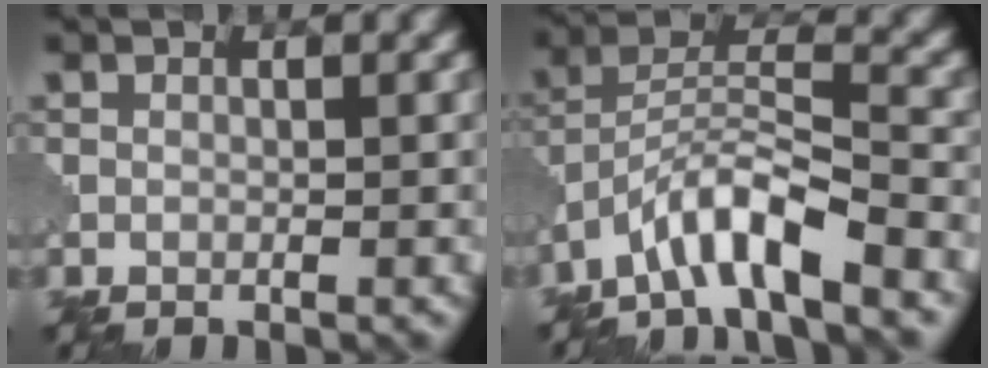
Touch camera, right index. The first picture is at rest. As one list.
[{"total": 6.3, "force": [-4.5, 1.1, 4.3], "torque": [-0.077, 0.012, -0.089]}]